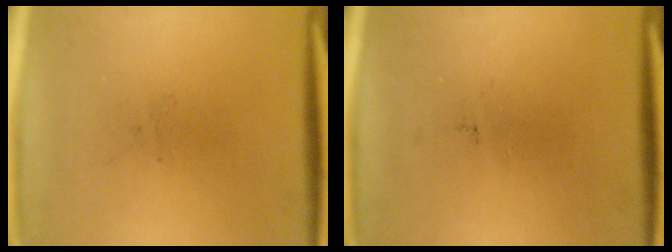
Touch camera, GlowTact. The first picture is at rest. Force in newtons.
{"total": 0.0}